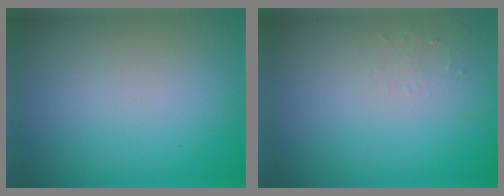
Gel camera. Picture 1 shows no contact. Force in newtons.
{"total": 0.8, "press": 0.8, "slide": 0.3}